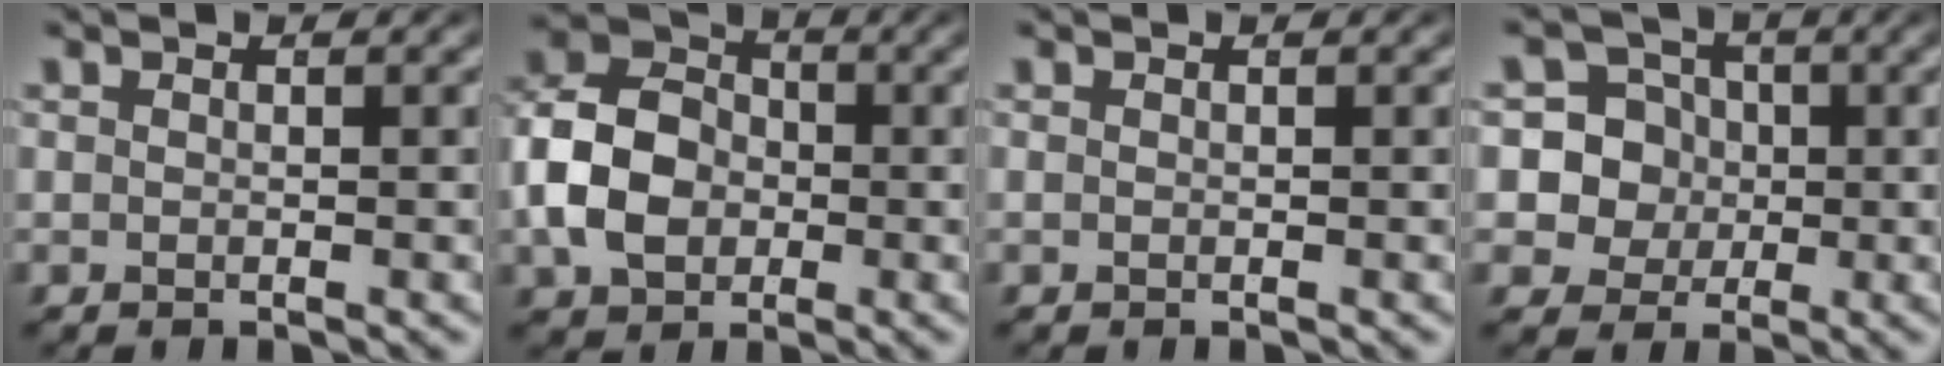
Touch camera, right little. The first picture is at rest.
{"total": 8.5, "force": [-0.6, 6.9, 4.8], "torque": [-0.106, -0.019, -0.004]}
{"total": 0.0}
{"total": 13.2, "force": [-0.8, 12.5, 4.2], "torque": [-0.143, -0.061, -0.011]}